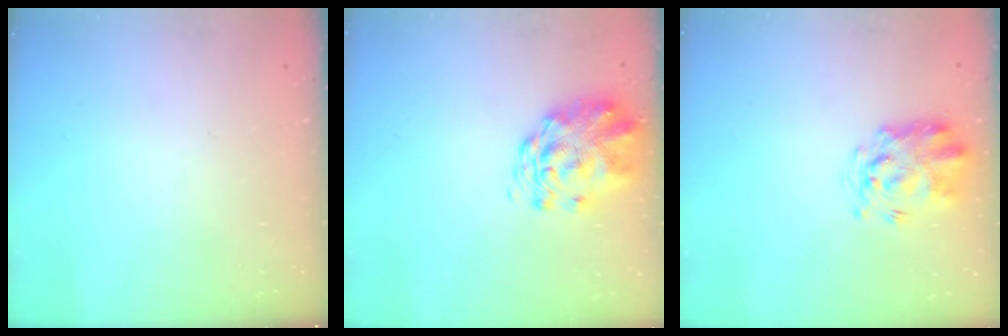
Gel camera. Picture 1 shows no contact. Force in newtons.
{"total": 3.0, "press": 2.8, "slide": 1.1}
{"total": 3.6, "press": 3.5, "slide": 0.6}